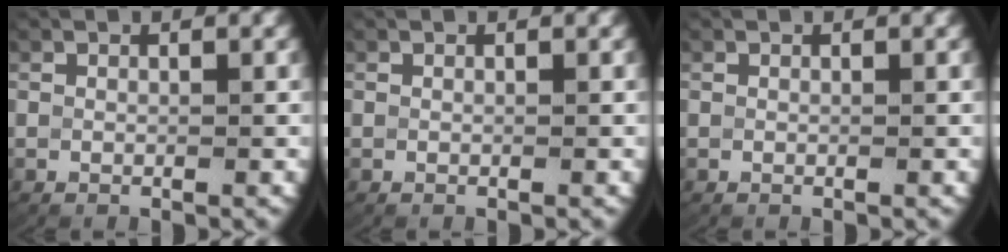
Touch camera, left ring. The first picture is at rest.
{"total": 0.0}
{"total": 0.0}